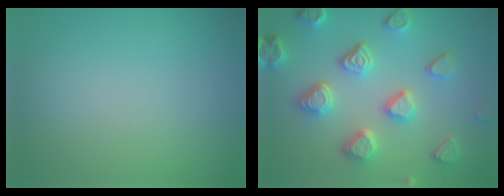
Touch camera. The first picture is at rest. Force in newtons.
{"total": 5.1, "press": 4.9, "slide": 1.7}